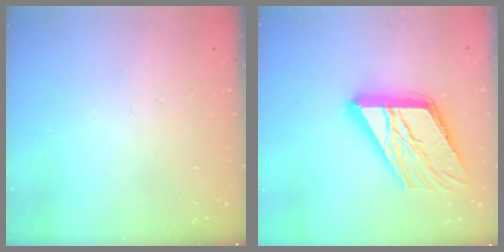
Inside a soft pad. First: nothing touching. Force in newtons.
{"total": 22.5, "press": 22.3, "slide": 2.7}